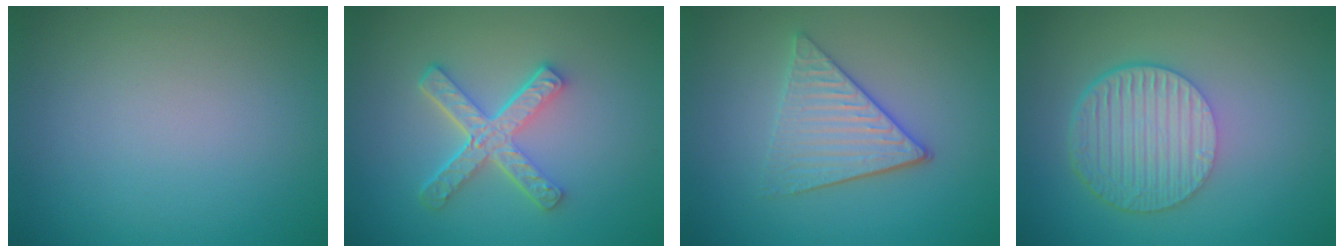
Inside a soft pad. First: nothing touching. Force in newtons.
{"total": 4.9, "press": 3.5, "slide": 3.4}
{"total": 3.9, "press": 3.3, "slide": 2.0}
{"total": 6.5, "press": 4.5, "slide": 4.7}